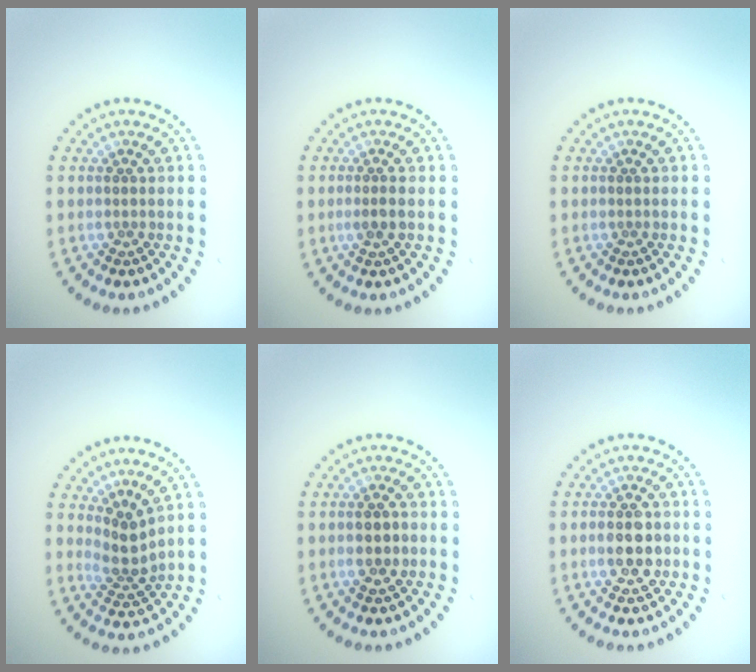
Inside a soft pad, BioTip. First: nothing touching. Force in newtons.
{"total": 1.0, "press": 0.8, "slide": 0.6}
{"total": 0.0}
{"total": 2.6, "press": 1.9, "slide": 1.9}
{"total": 1.8, "press": 1.8, "slide": 0.2}
{"total": 3.5, "press": 3.5, "slide": 0.2}